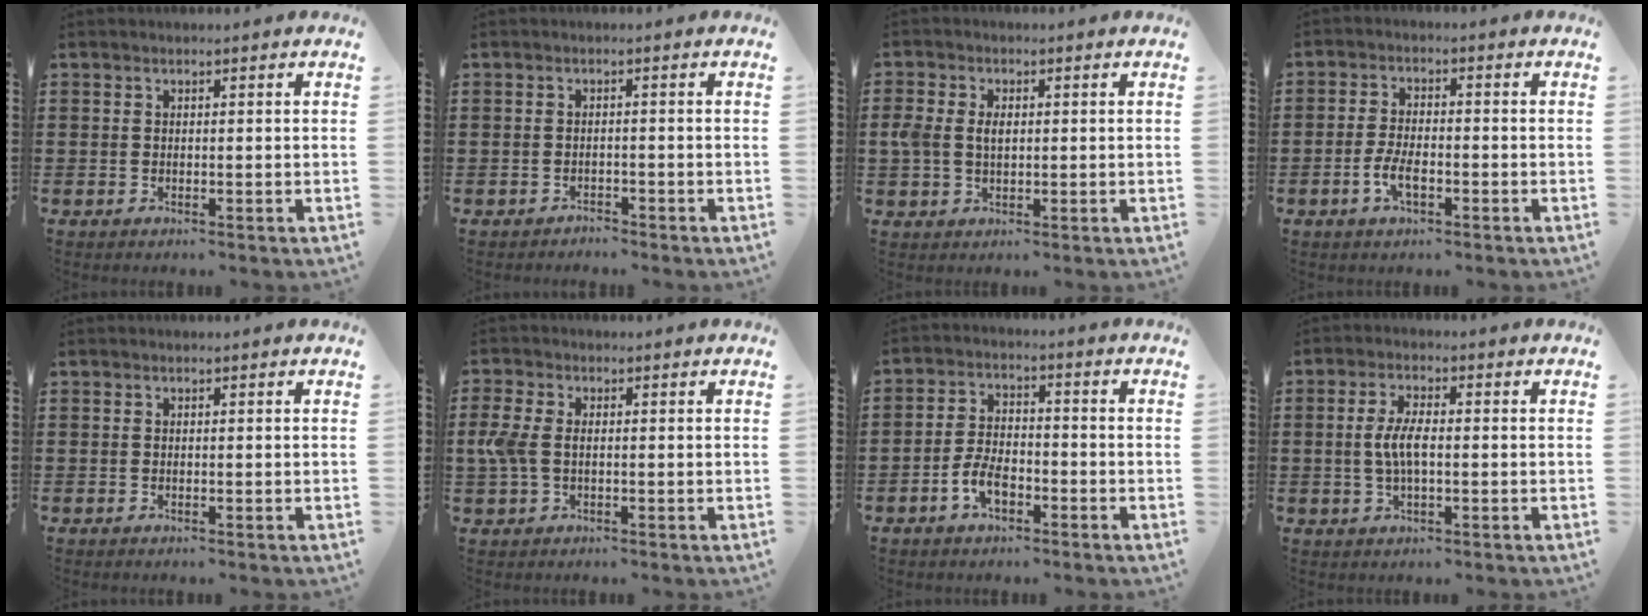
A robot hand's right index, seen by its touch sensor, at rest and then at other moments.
{"total": 1.3, "force": [-1.2, 0.1, -0.2], "torque": [0.000, 0.004, -0.029]}
{"total": 3.4, "force": [0.3, 2.4, 2.5], "torque": [-0.067, 0.004, -0.002]}
{"total": 4.2, "force": [-1.7, 1.9, 3.3], "torque": [-0.079, -0.001, -0.036]}
{"total": 0.0}
{"total": 4.3, "force": [-0.2, 2.6, 3.4], "torque": [-0.098, -0.003, -0.013]}
{"total": 5.0, "force": [-2.3, 2.6, 3.5], "torque": [-0.088, 0.000, -0.050]}
{"total": 4.6, "force": [-0.2, 1.7, 4.3], "torque": [-0.094, 0.000, -0.010]}